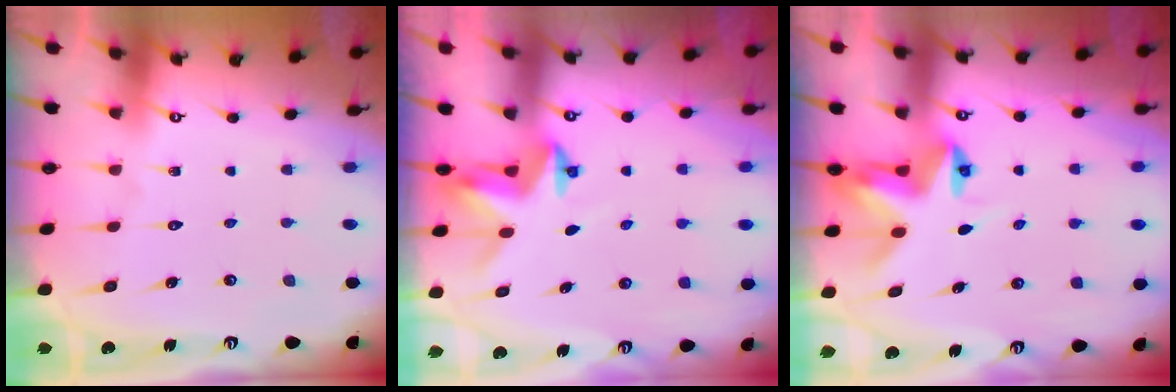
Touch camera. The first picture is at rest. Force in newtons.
{"total": 3.1, "press": 3.1, "slide": 0.2}
{"total": 4.5, "press": 4.5, "slide": 0.5}